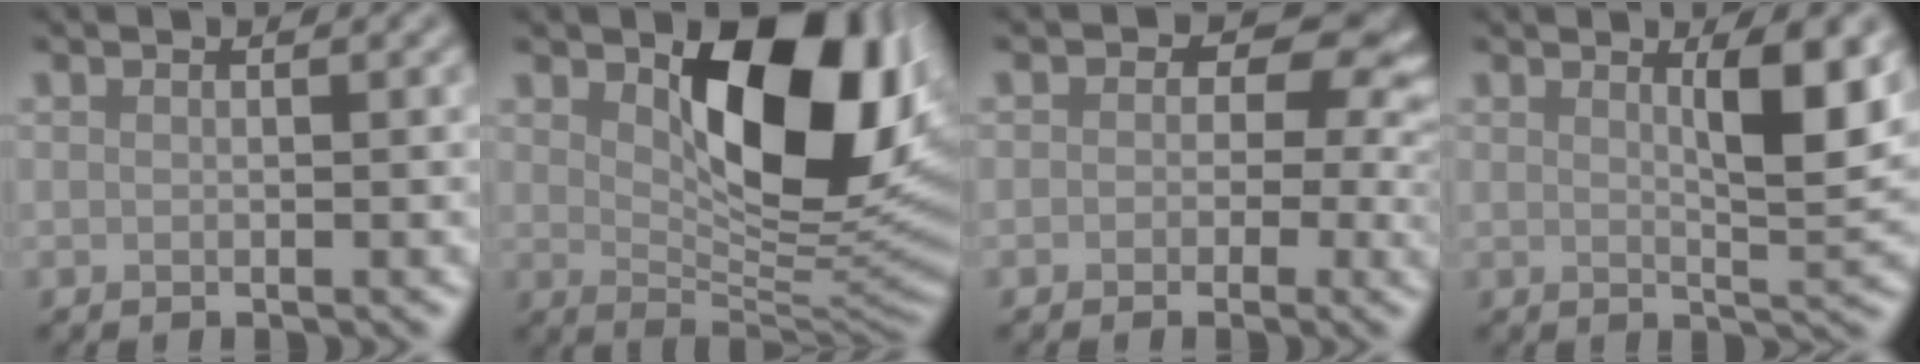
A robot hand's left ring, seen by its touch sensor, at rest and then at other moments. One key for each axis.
{"total": 11.5, "fx": 3.2, "fy": 5.7, "fz": 9.5, "tx": -0.133, "ty": -0.007, "tz": 0.056}
{"total": 6.5, "fx": 0.9, "fy": 5.0, "fz": 4.1, "tx": -0.009, "ty": 0.017, "tz": -0.009}
{"total": 4.7, "fx": 1.7, "fy": 1.0, "fz": 4.2, "tx": -0.062, "ty": -0.008, "tz": 0.029}